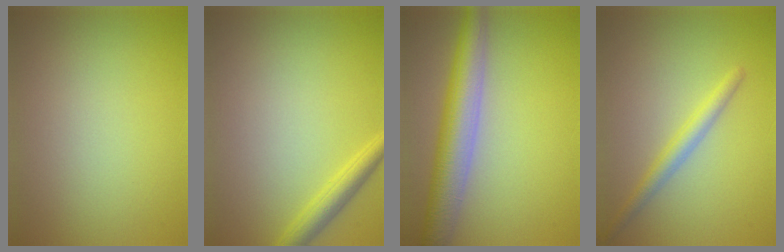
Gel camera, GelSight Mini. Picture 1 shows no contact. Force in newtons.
{"total": 2.4, "press": 2.4, "slide": 0.1}
{"total": 6.2, "press": 6.2, "slide": 0.3}
{"total": 2.1, "press": 2.1, "slide": 0.0}